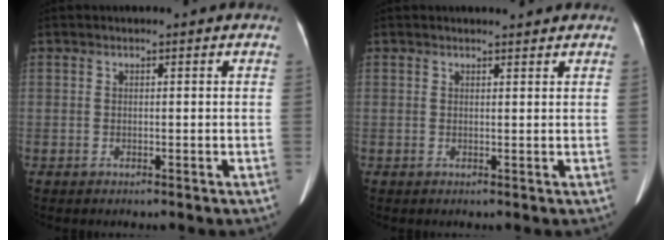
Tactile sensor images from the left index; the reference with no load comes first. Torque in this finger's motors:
{"motor_torque": [-0.11, 0.02, -0.10, -0.01]}